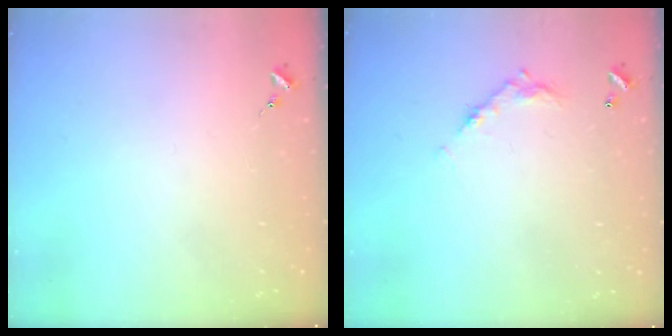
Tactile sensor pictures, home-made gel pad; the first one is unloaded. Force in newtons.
{"total": 8.4, "press": 8.4, "slide": 0.4}